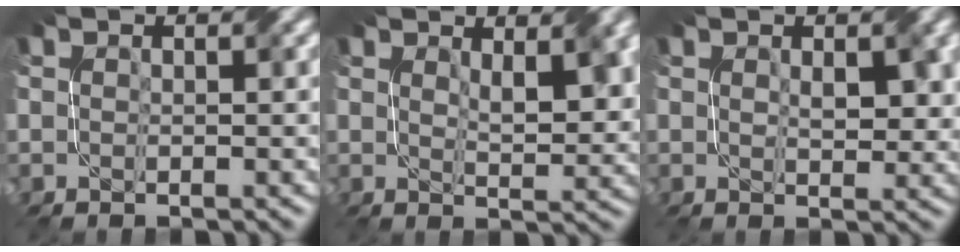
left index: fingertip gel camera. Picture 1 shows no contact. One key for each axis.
{"total": 3.7, "fx": 2.0, "fy": 1.2, "fz": 2.9, "tx": -0.045, "ty": 0.001, "tz": 0.042}
{"total": 2.7, "fx": 0.9, "fy": 1.2, "fz": 2.3, "tx": -0.036, "ty": 0.003, "tz": 0.026}